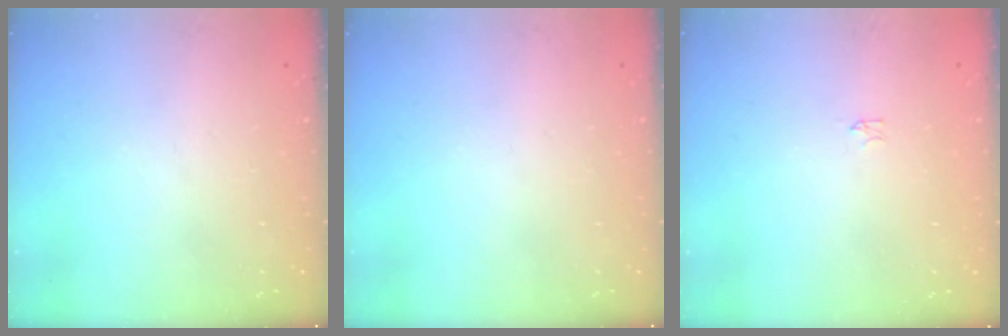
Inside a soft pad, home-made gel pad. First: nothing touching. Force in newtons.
{"total": 0.0}
{"total": 0.0}